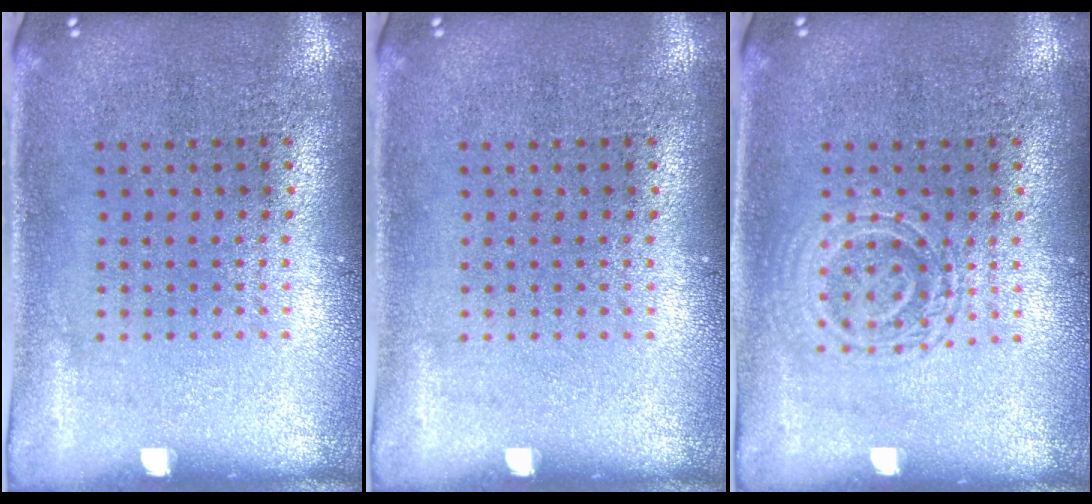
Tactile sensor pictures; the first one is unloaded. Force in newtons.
{"total": 0.0}
{"total": 2.3, "press": 2.2, "slide": 0.5}